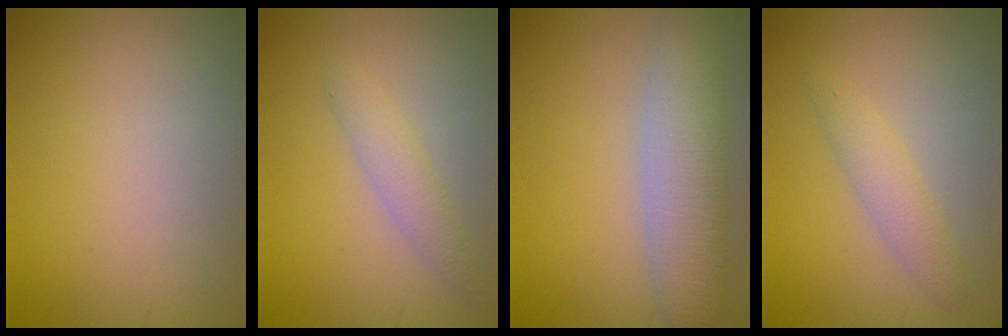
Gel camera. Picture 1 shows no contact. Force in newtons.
{"total": 2.0, "press": 2.0, "slide": 0.1}
{"total": 5.2, "press": 5.2, "slide": 0.4}
{"total": 2.1, "press": 2.1, "slide": 0.2}